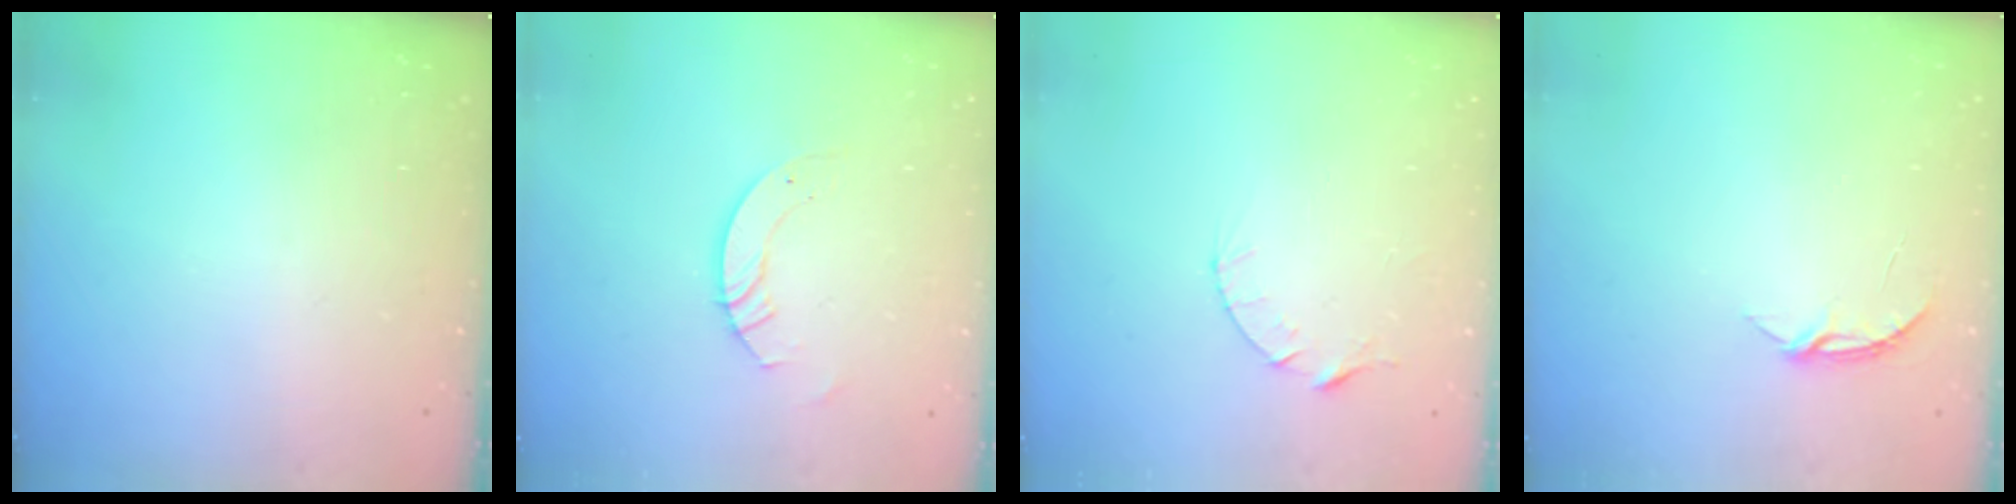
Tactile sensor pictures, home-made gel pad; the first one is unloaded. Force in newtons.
{"total": 3.3, "press": 3.3, "slide": 0.2}
{"total": 4.3, "press": 4.2, "slide": 0.4}
{"total": 3.7, "press": 3.7, "slide": 0.3}